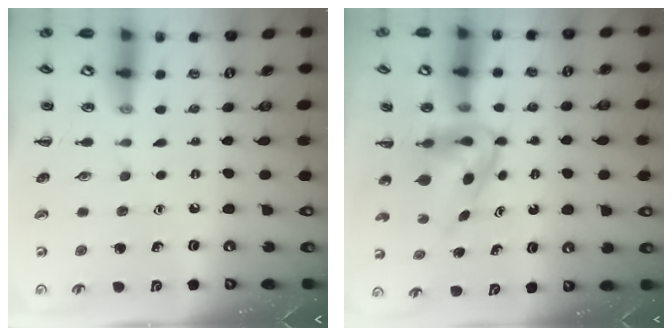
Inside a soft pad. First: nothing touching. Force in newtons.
{"total": 5.6, "press": 5.5, "slide": 0.9}